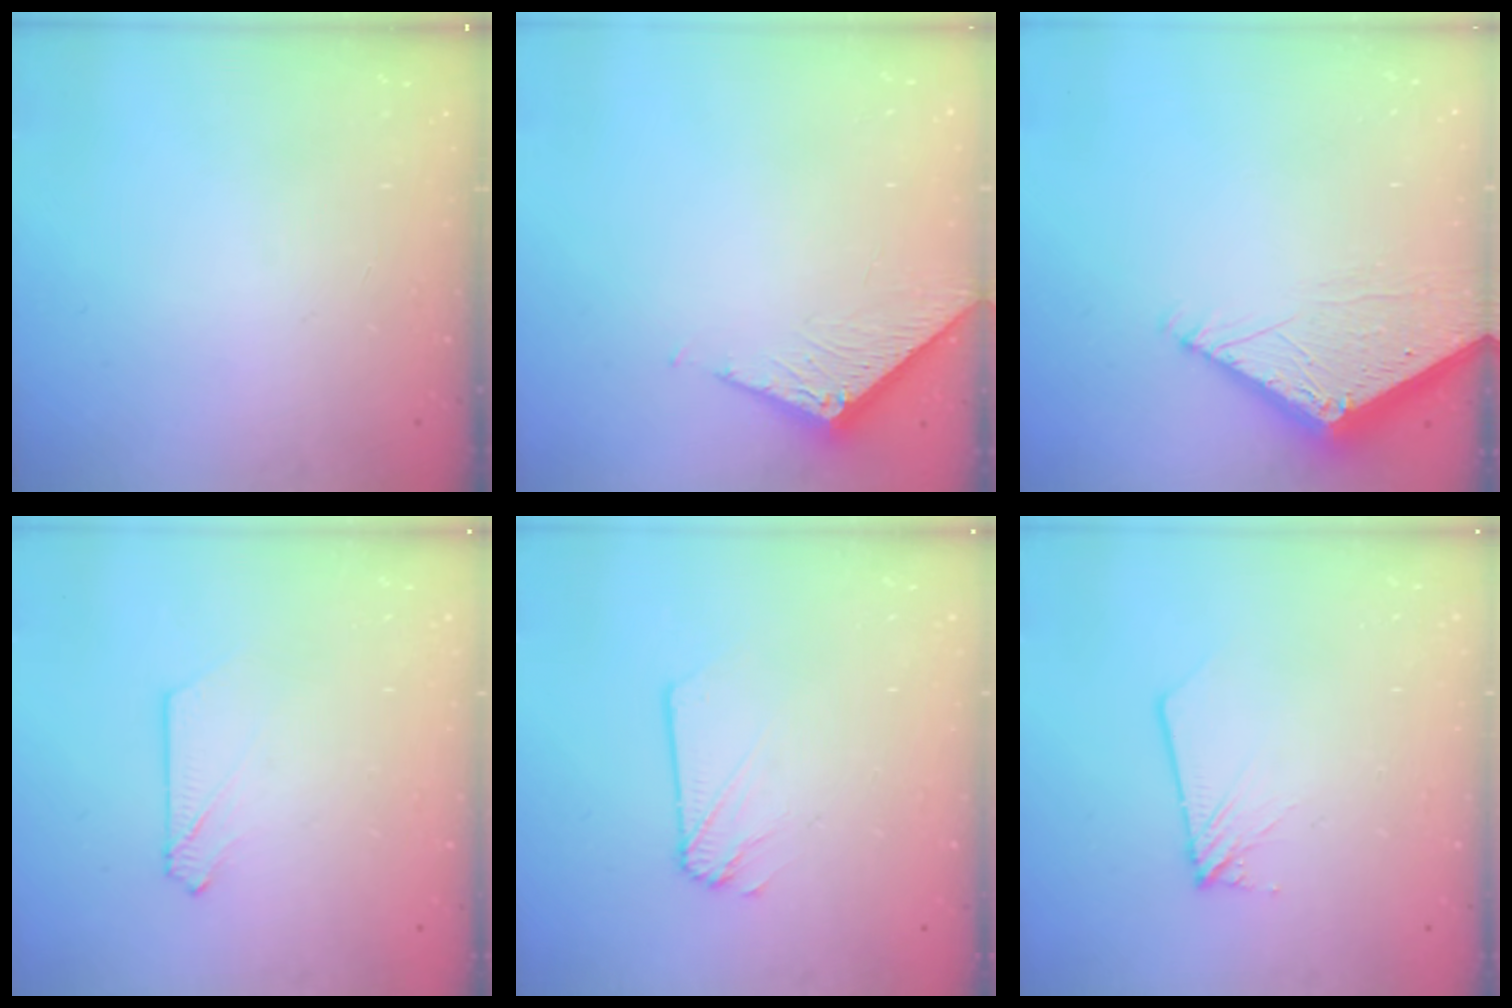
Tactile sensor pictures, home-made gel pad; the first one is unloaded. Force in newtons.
{"total": 5.6, "press": 5.5, "slide": 0.4}
{"total": 5.7, "press": 5.7, "slide": 0.0}
{"total": 2.9, "press": 2.9, "slide": 0.4}
{"total": 2.3, "press": 2.3, "slide": 0.2}
{"total": 2.1, "press": 2.1, "slide": 0.2}